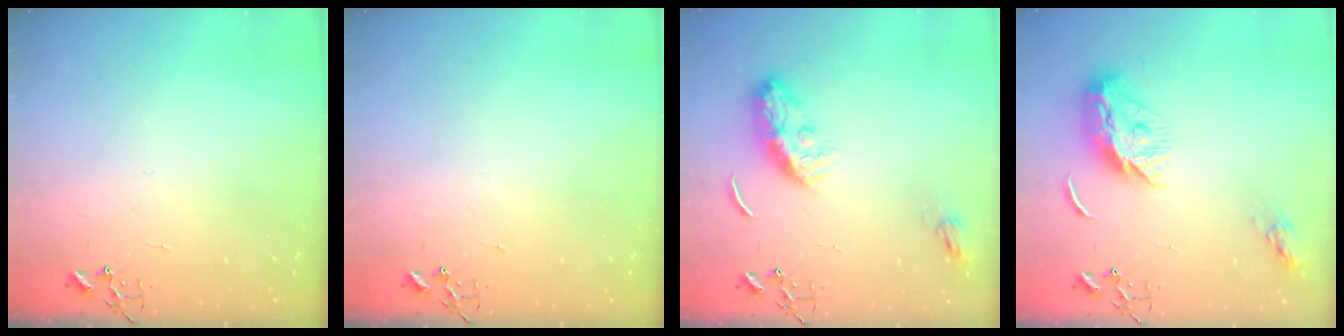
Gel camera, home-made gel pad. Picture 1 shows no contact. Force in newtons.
{"total": 0.0}
{"total": 9.9, "press": 9.9, "slide": 0.1}
{"total": 12.7, "press": 12.7, "slide": 0.3}